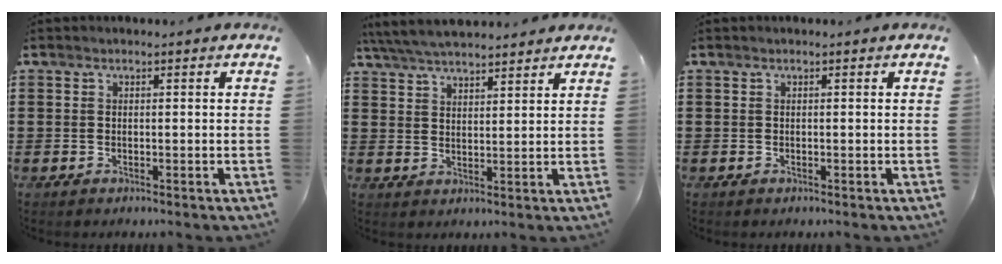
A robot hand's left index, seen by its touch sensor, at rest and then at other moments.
{"total": 5.3, "force": [5.0, 0.5, 1.6], "torque": [-0.046, -0.013, 0.093]}
{"total": 0.0}